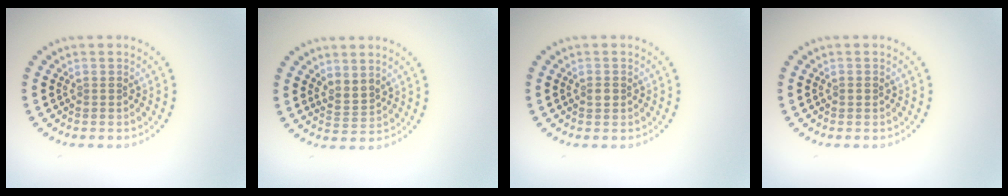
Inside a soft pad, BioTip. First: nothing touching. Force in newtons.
{"total": 1.8, "press": 1.4, "slide": 1.2}
{"total": 1.0, "press": 1.0, "slide": 0.3}
{"total": 0.6, "press": 0.6, "slide": 0.1}